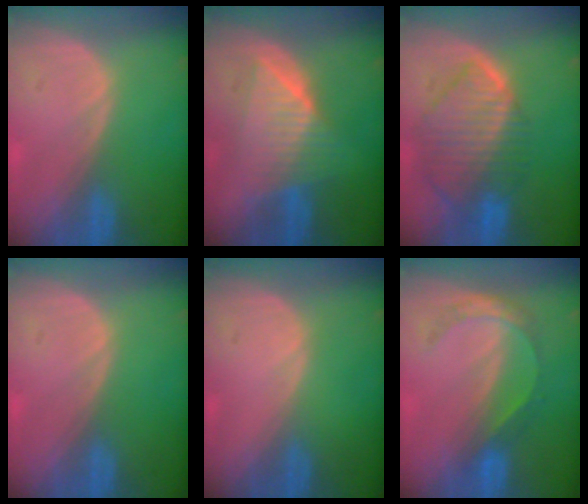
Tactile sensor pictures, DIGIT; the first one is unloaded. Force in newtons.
{"total": 7.2, "press": 7.2, "slide": 0.2}
{"total": 10.3, "press": 8.8, "slide": 5.3}
{"total": 0.0}
{"total": 0.0}
{"total": 5.2, "press": 4.6, "slide": 2.5}